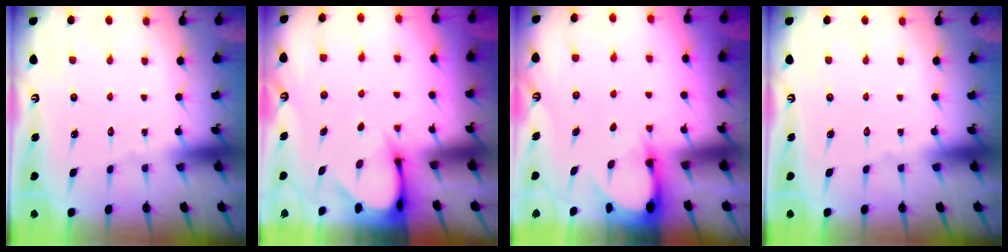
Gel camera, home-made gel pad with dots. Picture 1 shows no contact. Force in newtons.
{"total": 3.4, "press": 3.4, "slide": 0.2}
{"total": 3.1, "press": 3.1, "slide": 0.3}
{"total": 0.0}